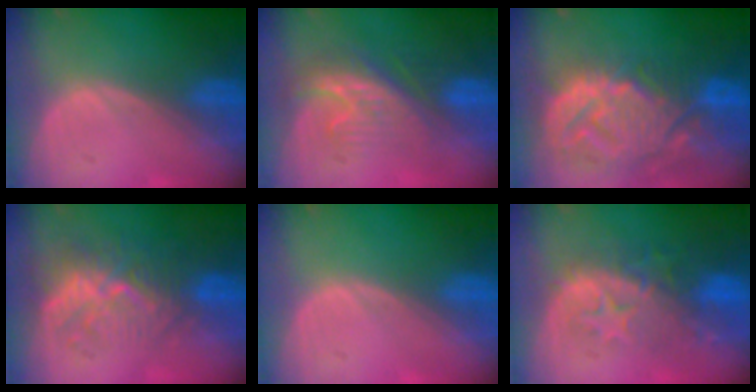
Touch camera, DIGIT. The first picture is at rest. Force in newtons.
{"total": 8.2, "press": 7.3, "slide": 3.6}
{"total": 14.3, "press": 12.3, "slide": 7.4}
{"total": 9.5, "press": 8.6, "slide": 4.1}
{"total": 0.0}
{"total": 9.8, "press": 8.8, "slide": 4.3}